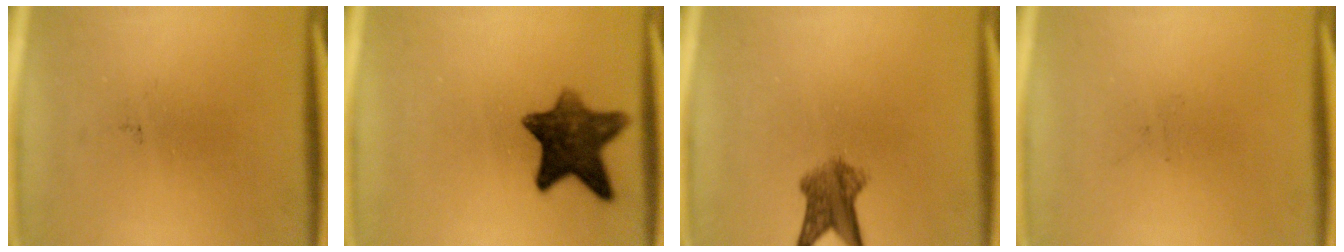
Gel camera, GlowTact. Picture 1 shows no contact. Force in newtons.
{"total": 10.2}
{"total": 5.1}
{"total": 0.0}